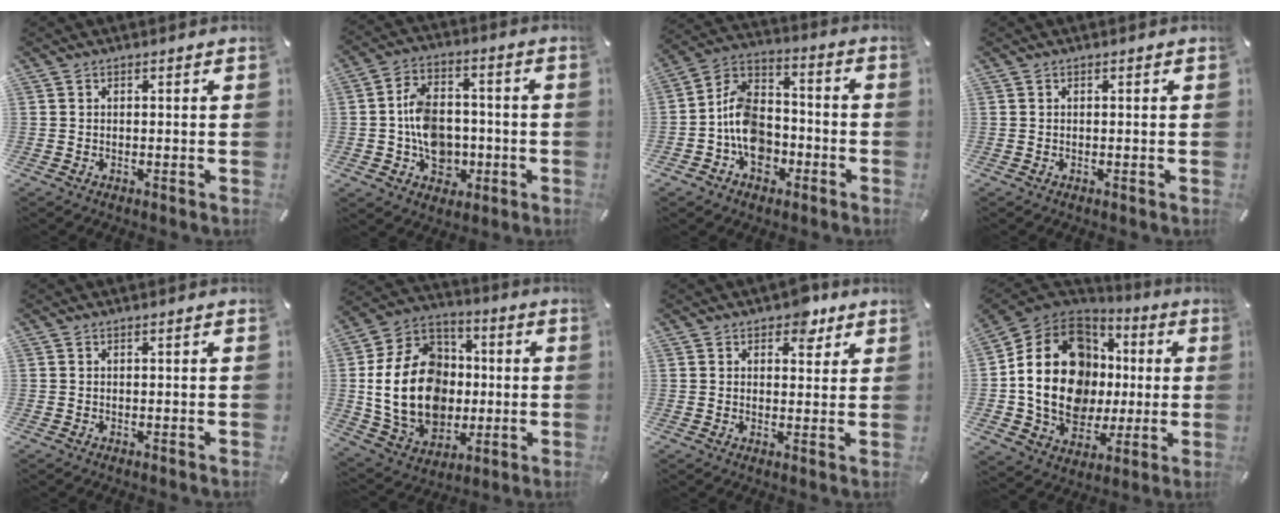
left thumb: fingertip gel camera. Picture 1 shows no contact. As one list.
[{"total": 11.5, "force": [-2.1, 9.4, 6.3], "torque": [-0.108, 0.023, -0.031]}, {"total": 11.8, "force": [-4.5, 9.1, 6.0], "torque": [-0.138, 0.027, -0.084]}, {"total": 0.0}, {"total": 0.0}, {"total": 22.6, "force": [-1.4, 17.6, 14.1], "torque": [-0.297, 0.017, -0.012]}, {"total": 5.5, "force": [3.5, 3.5, 2.5], "torque": [-0.012, -0.012, 0.053]}, {"total": 20.8, "force": [0.8, 16.8, 12.2], "torque": [-0.242, -0.007, 0.021]}]